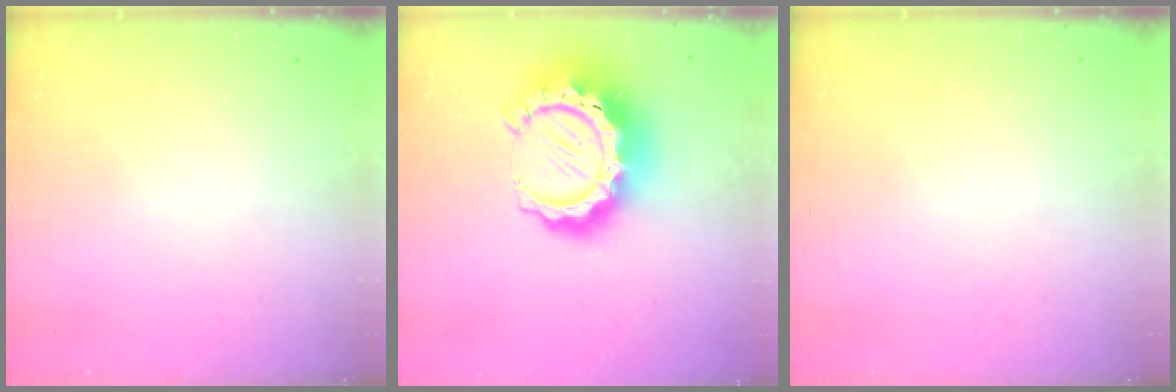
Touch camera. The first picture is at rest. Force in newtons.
{"total": 19.4, "press": 19.3, "slide": 1.8}
{"total": 0.0}